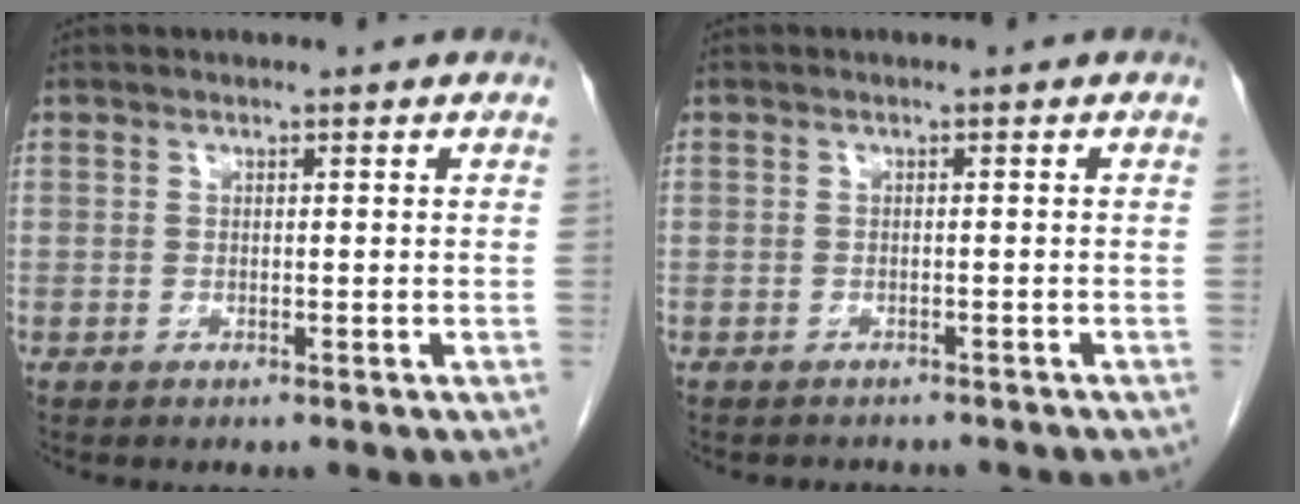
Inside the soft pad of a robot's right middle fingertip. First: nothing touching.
{"total": 4.4, "force": [-4.0, 1.5, 1.2], "torque": [-0.017, -0.001, -0.045]}